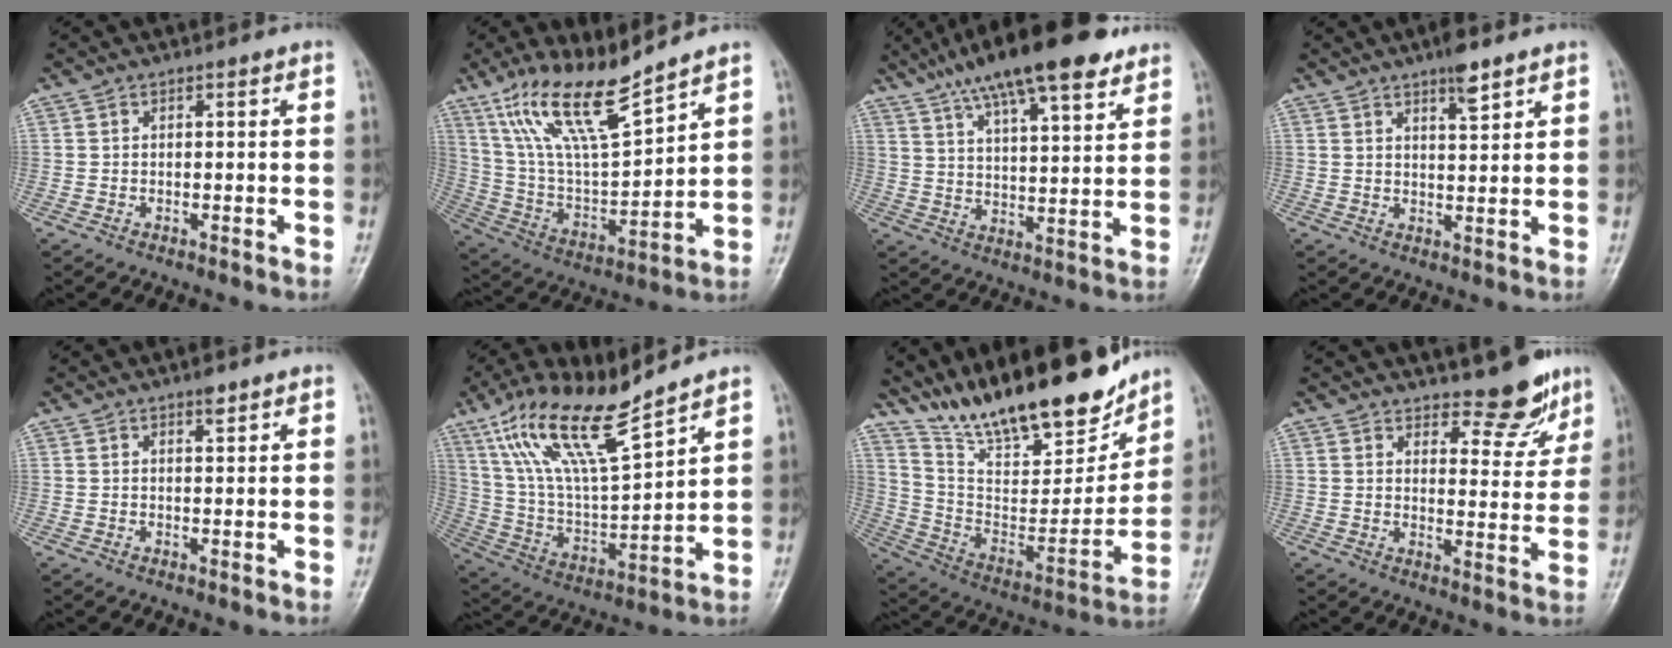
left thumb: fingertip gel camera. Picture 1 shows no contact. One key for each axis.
{"total": 15.7, "fx": 11.8, "fy": 3.0, "fz": 9.9, "tx": -0.173, "ty": -0.062, "tz": 0.239}
{"total": 19.3, "fx": 13.1, "fy": 5.3, "fz": 13.1, "tx": -0.197, "ty": -0.029, "tz": 0.213}
{"total": 4.8, "fx": 3.3, "fy": 1.1, "fz": 3.2, "tx": -0.043, "ty": -0.019, "tz": 0.052}
{"total": 1.7, "fx": 1.2, "fy": 0.5, "fz": 1.1, "tx": -0.011, "ty": -0.007, "tz": 0.019}
{"total": 17.5, "fx": 12.5, "fy": 3.5, "fz": 11.8, "tx": -0.209, "ty": -0.054, "tz": 0.247}
{"total": 24.6, "fx": 19.9, "fy": 6.8, "fz": 12.8, "tx": -0.170, "ty": -0.089, "tz": 0.340}
{"total": 8.2, "fx": 7.1, "fy": 3.0, "fz": 2.9, "tx": -0.011, "ty": -0.062, "tz": 0.097}